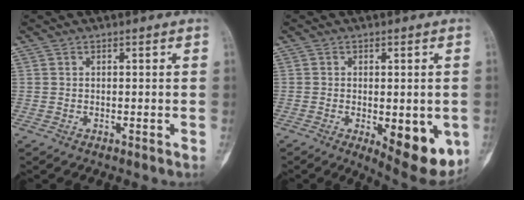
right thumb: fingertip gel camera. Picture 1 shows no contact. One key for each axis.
{"total": 12.5, "fx": -3.4, "fy": 5.0, "fz": 10.9, "tx": -0.123, "ty": -0.016, "tz": -0.032}